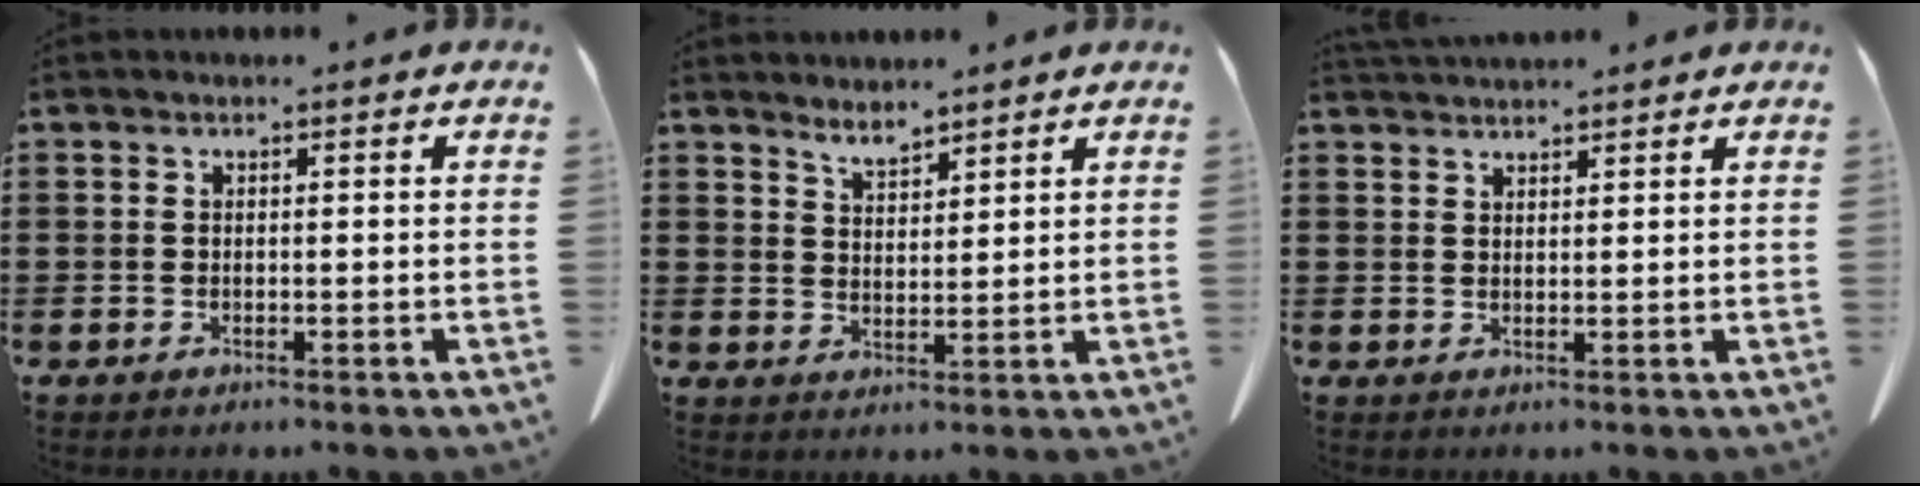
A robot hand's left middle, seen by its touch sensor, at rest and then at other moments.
{"total": 3.1, "force": [3.1, 0.3, 0.2], "torque": [-0.011, -0.008, 0.058]}
{"total": 2.3, "force": [2.3, 0.3, 0.1], "torque": [-0.009, -0.002, 0.044]}